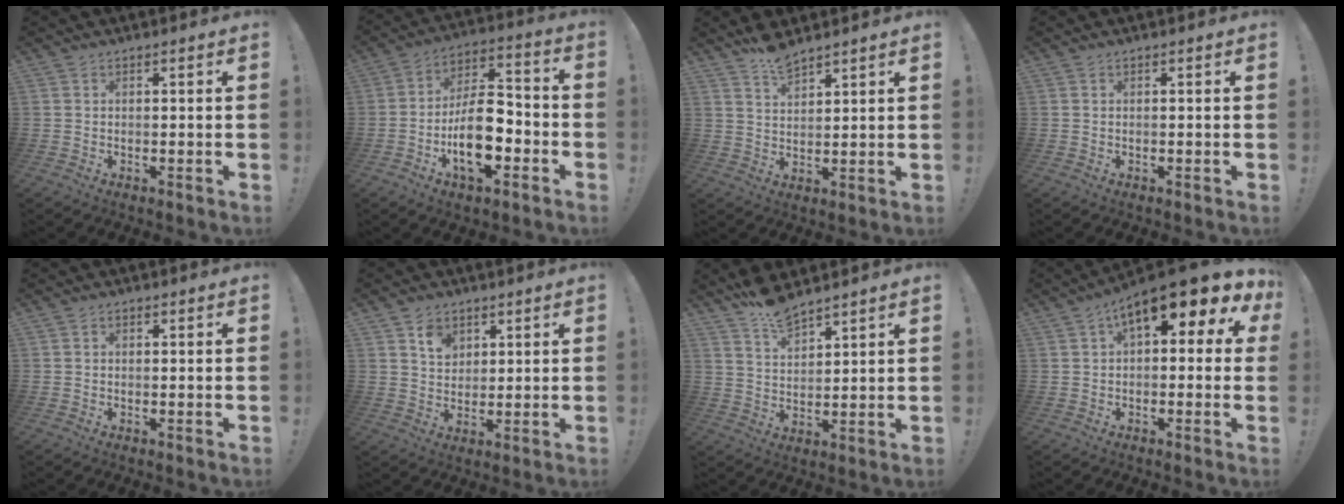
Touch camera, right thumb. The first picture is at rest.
{"total": 16.5, "force": [-5.8, 8.4, 13.0], "torque": [-0.223, 0.034, -0.093]}
{"total": 6.3, "force": [5.4, 1.6, 2.8], "torque": [-0.052, -0.029, 0.097]}
{"total": 0.0}
{"total": 0.5, "force": [0.0, 0.5, 0.2], "torque": [-0.005, 0.003, 0.000]}
{"total": 6.3, "force": [3.7, 4.5, 2.2], "torque": [-0.023, -0.020, 0.066]}
{"total": 8.1, "force": [7.1, 2.2, 3.3], "torque": [-0.062, -0.044, 0.130]}
{"total": 11.3, "force": [5.3, 4.0, 9.1], "torque": [-0.132, -0.032, 0.089]}